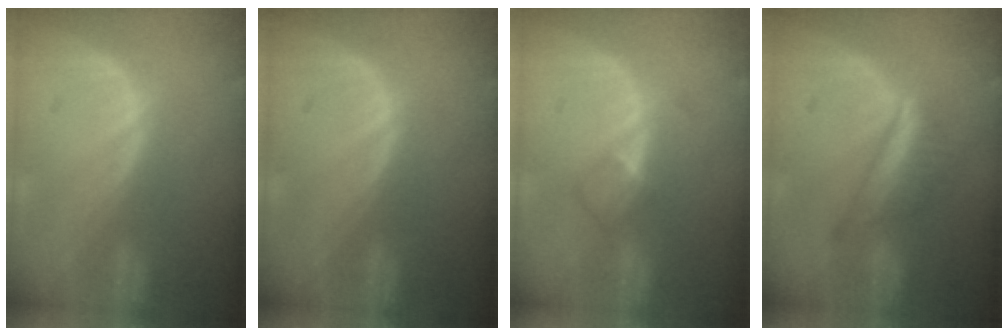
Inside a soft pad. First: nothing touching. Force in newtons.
{"total": 0.0}
{"total": 3.0, "press": 2.7, "slide": 1.2}
{"total": 5.9, "press": 5.7, "slide": 1.6}